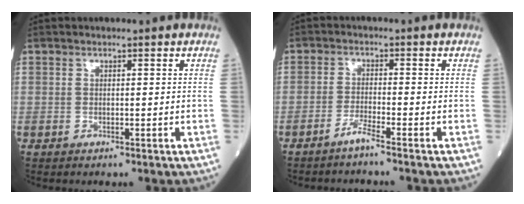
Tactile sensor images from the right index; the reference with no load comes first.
{"total": 2.5, "force": [-2.1, -0.7, 1.2], "torque": [-0.028, -0.003, -0.044]}